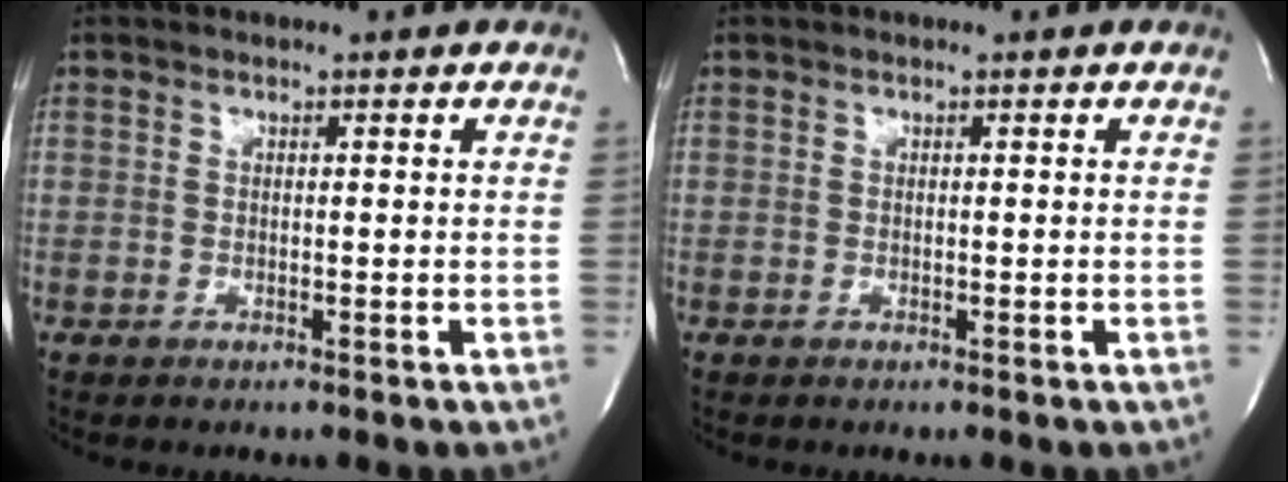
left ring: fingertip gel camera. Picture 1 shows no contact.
{"total": 0.0}